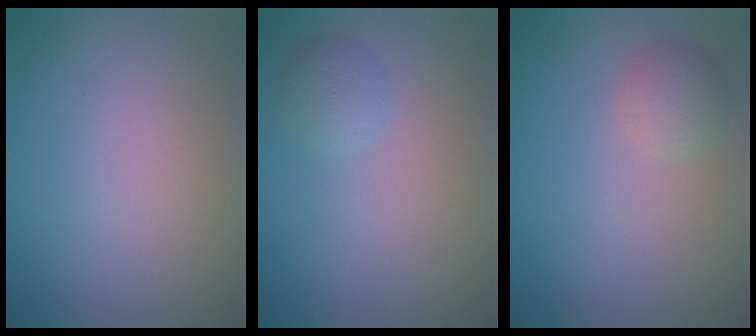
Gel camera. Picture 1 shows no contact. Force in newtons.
{"total": 1.8, "press": 1.8, "slide": 0.1}
{"total": 2.2, "press": 2.2, "slide": 0.1}